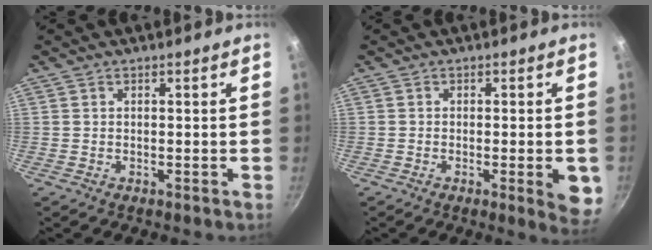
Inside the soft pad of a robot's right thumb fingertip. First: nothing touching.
{"total": 6.4, "force": [-1.6, 1.5, 6.0], "torque": [-0.062, -0.001, -0.020]}